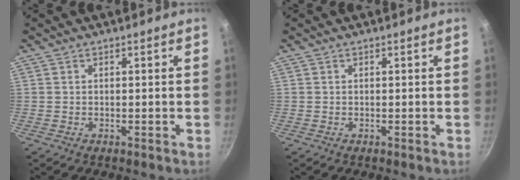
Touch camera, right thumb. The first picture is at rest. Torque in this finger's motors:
{"motor_torque": [0.00, 0.00, 0.00, 0.00, 0.00]}